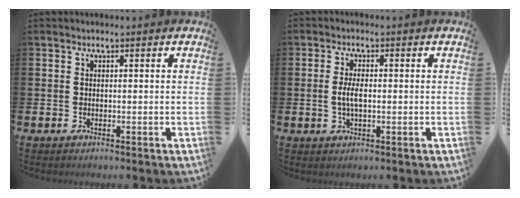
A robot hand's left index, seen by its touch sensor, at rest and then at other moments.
{"total": 3.1, "force": [-0.1, 1.3, 2.9], "torque": [-0.055, -0.002, -0.007]}